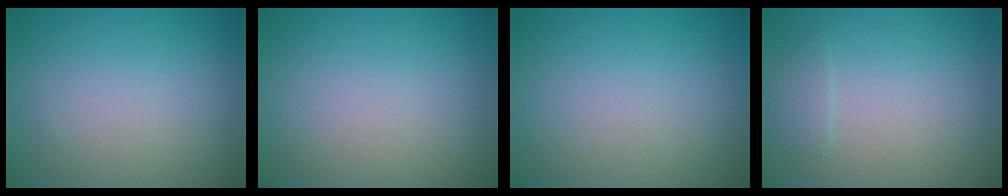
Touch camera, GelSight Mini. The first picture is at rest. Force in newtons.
{"total": 0.0}
{"total": 0.0}
{"total": 1.1, "press": 1.1, "slide": 0.2}